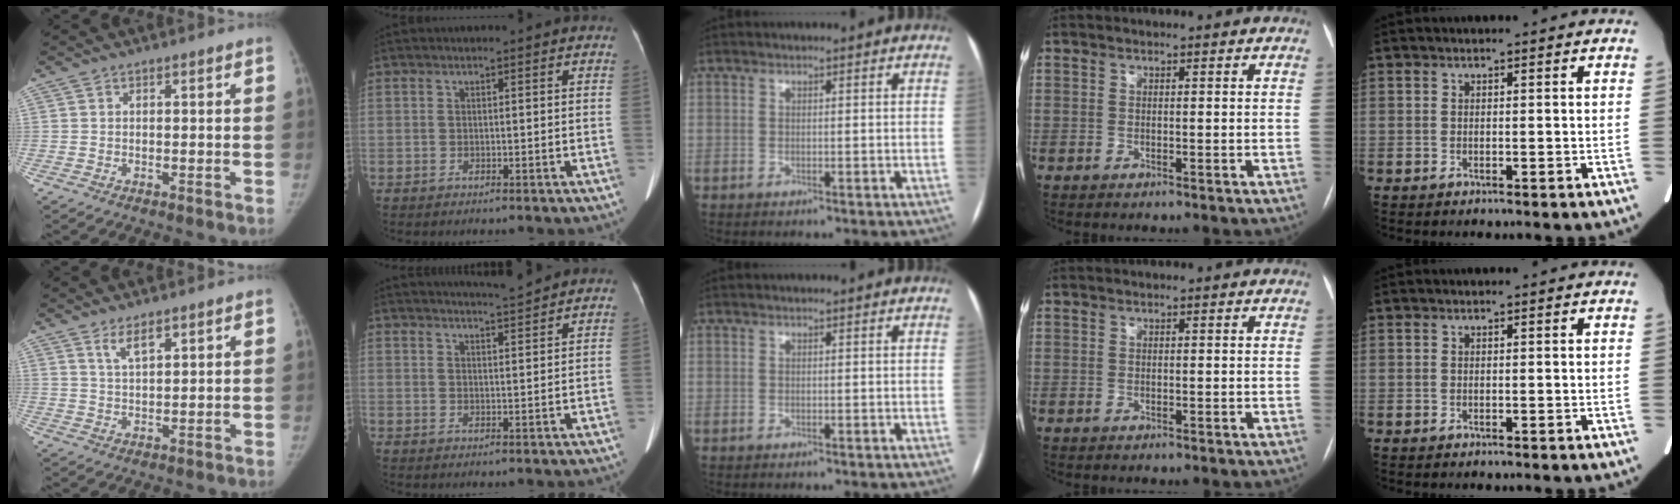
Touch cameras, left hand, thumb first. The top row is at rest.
{"thumb": {"total": 3.8, "force": [2.5, 1.2, 2.6], "torque": [-0.040, -0.015, 0.050]}, "index": {"total": 4.8, "force": [4.6, -0.8, 1.1], "torque": [-0.022, 0.001, 0.068]}}